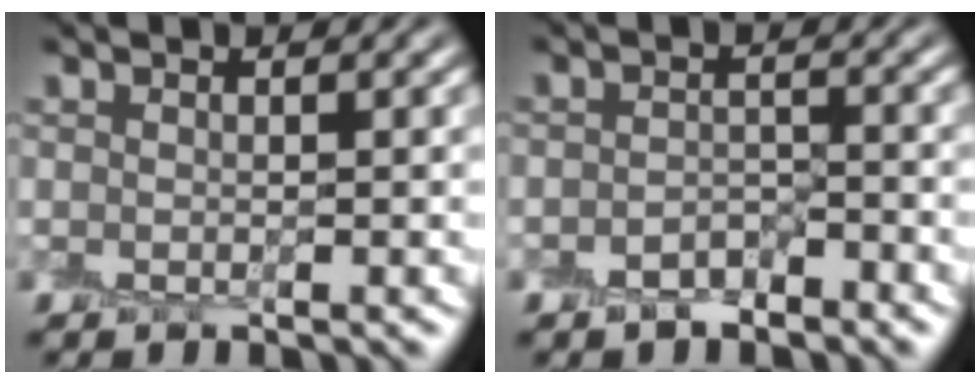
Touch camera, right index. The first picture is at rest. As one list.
[{"total": 1.4, "force": [-1.2, 0.7, 0.2], "torque": [-0.001, 0.012, -0.025]}]